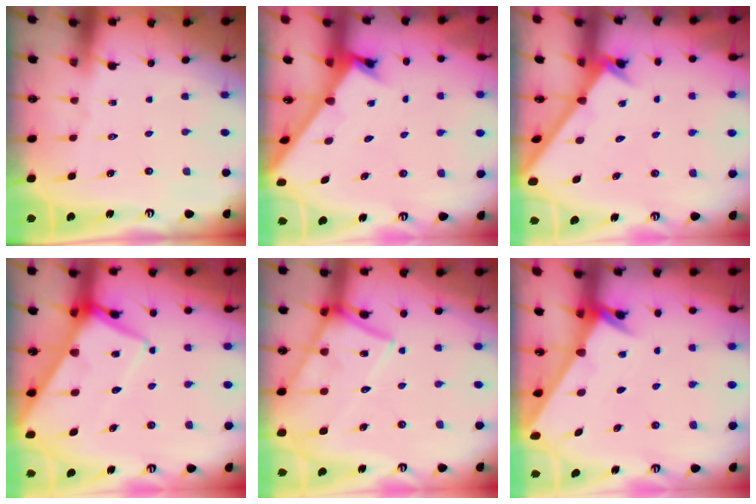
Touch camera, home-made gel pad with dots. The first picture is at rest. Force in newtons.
{"total": 1.9, "press": 1.9, "slide": 0.2}
{"total": 2.2, "press": 2.2, "slide": 0.2}
{"total": 11.8, "press": 11.7, "slide": 1.1}
{"total": 14.8, "press": 14.8, "slide": 0.9}
{"total": 1.9, "press": 1.9, "slide": 0.0}